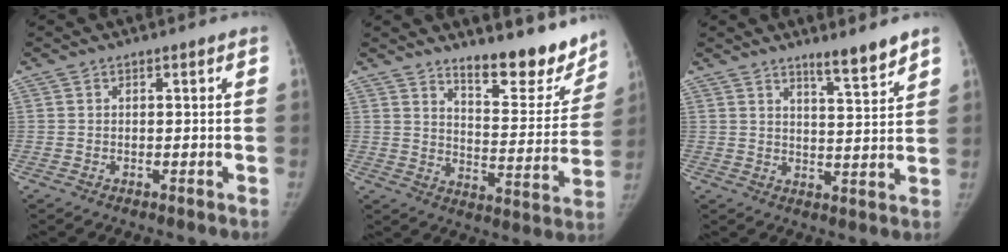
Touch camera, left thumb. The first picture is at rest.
{"total": 15.2, "force": [12.6, 5.1, 6.9], "torque": [-0.042, -0.105, 0.174]}
{"total": 5.9, "force": [4.8, 0.2, 3.4], "torque": [-0.047, -0.045, 0.076]}